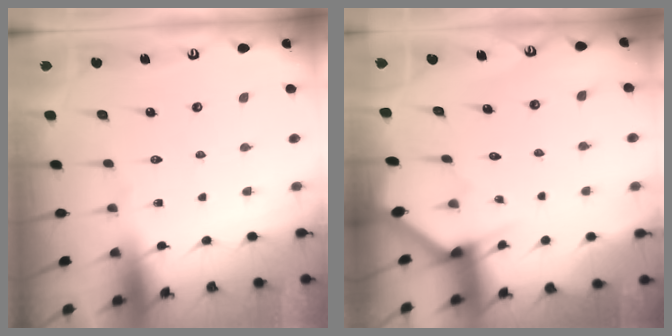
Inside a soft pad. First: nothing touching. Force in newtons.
{"total": 2.9, "press": 2.9, "slide": 0.2}